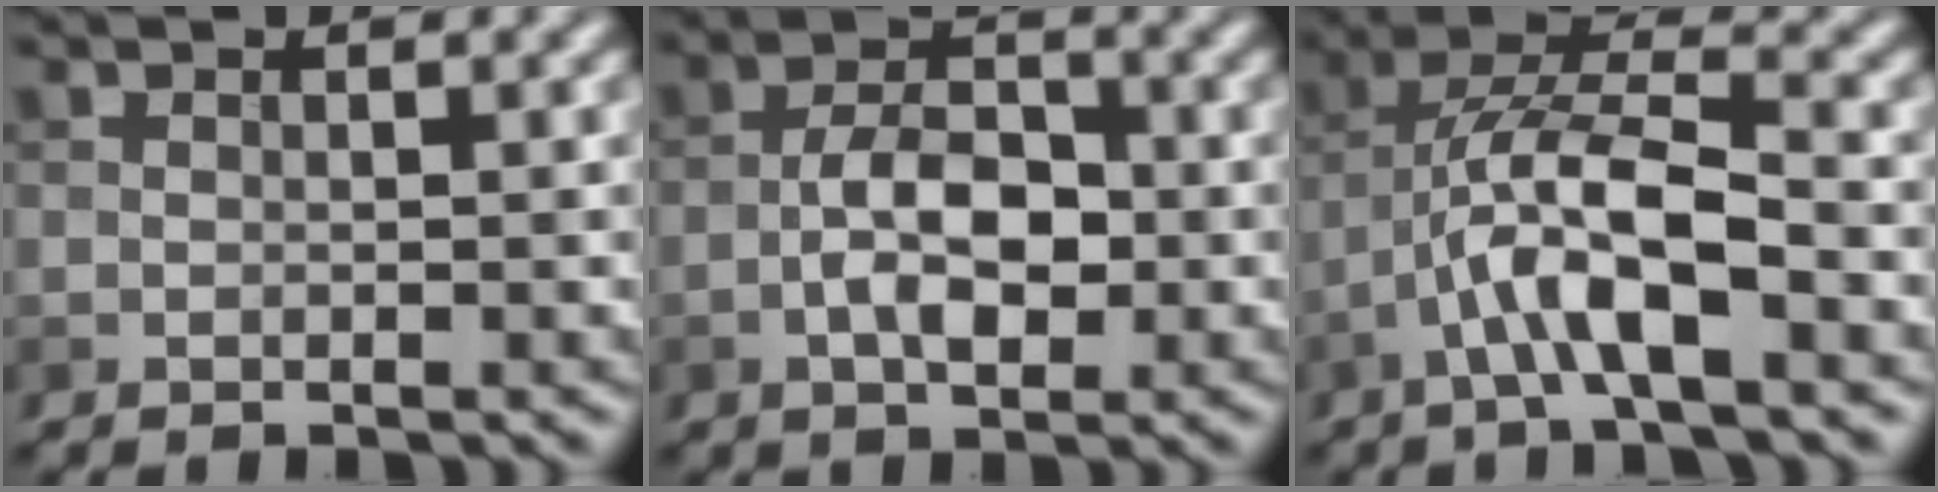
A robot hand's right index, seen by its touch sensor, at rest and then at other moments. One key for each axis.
{"total": 4.5, "fx": -1.3, "fy": 2.3, "fz": 3.7, "tx": -0.064, "ty": 0.010, "tz": -0.026}
{"total": 6.8, "fx": -2.9, "fy": 1.7, "fz": 6.0, "tx": -0.114, "ty": 0.017, "tz": -0.055}